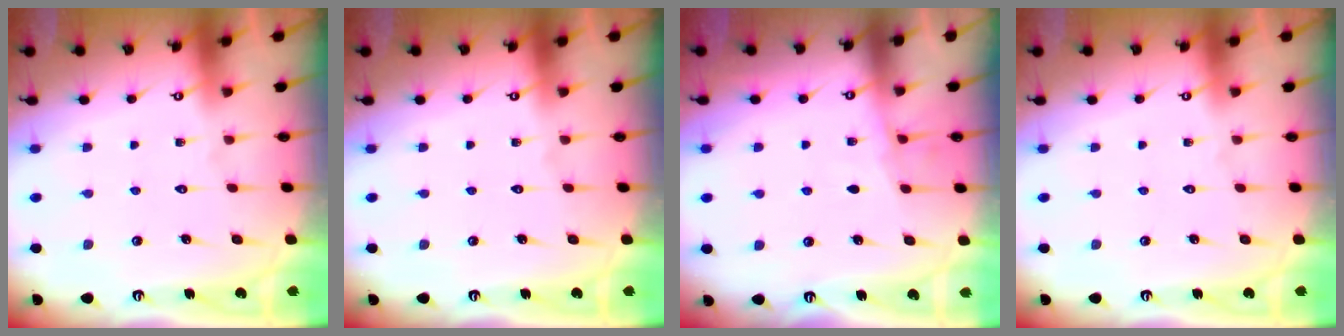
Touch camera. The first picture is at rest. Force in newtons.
{"total": 0.0}
{"total": 3.8, "press": 3.8, "slide": 0.5}
{"total": 0.0}